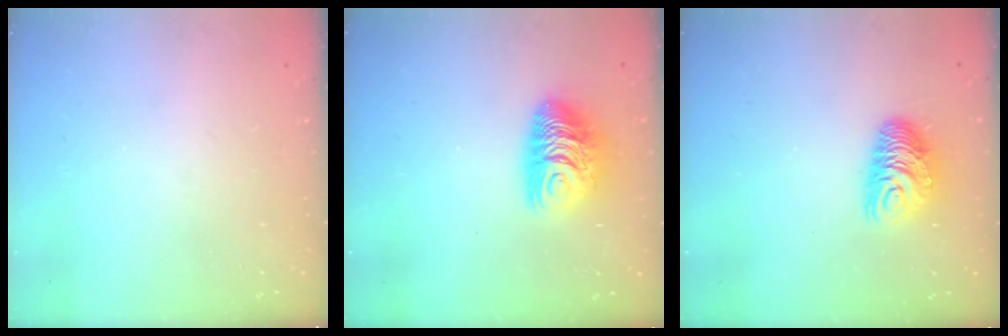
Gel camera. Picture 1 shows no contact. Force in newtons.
{"total": 10.7, "press": 10.6, "slide": 1.0}
{"total": 9.8, "press": 9.8, "slide": 0.2}